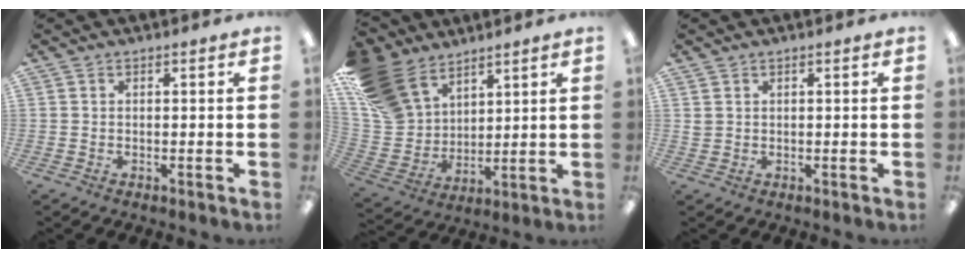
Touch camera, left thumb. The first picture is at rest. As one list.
[{"total": 17.3, "force": [11.5, 10.9, 6.9], "torque": [-0.163, -0.051, 0.228]}, {"total": 0.9, "force": [0.5, 0.8, 0.2], "torque": [-0.005, 0.002, 0.010]}]